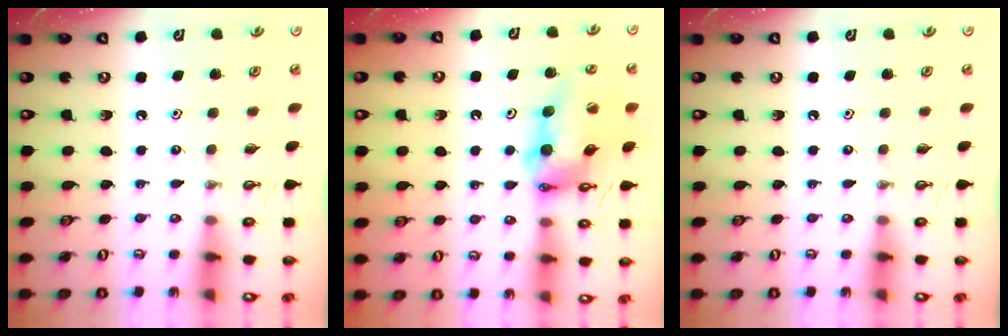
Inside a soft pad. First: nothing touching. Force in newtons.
{"total": 14.1, "press": 14.0, "slide": 1.2}
{"total": 0.0}